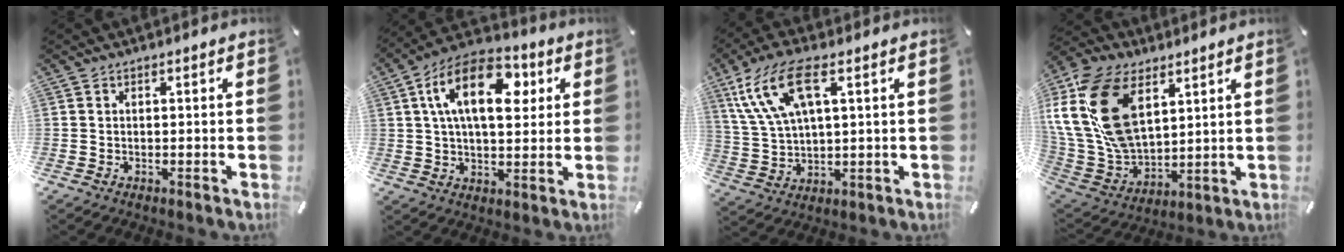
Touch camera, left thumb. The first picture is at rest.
{"total": 17.1, "force": [5.5, 9.9, 12.8], "torque": [-0.211, 0.003, 0.092]}
{"total": 13.5, "force": [6.0, 5.9, 10.6], "torque": [-0.237, -0.003, 0.109]}
{"total": 23.1, "force": [8.7, 14.8, 15.4], "torque": [-0.367, -0.040, 0.154]}